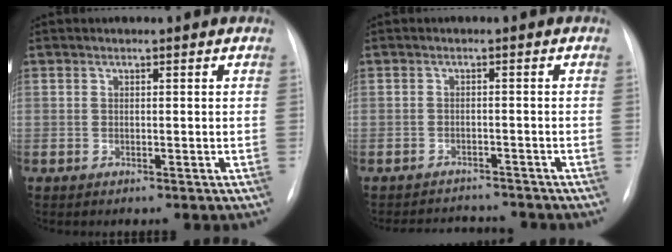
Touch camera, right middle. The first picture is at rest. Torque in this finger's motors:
{"motor_torque": [-0.01, 0.00, -0.01, -0.01]}